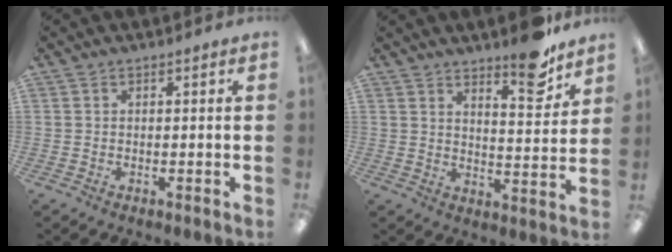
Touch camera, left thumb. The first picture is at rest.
{"total": 11.0, "force": [8.8, 2.8, 6.0], "torque": [-0.061, -0.069, 0.145]}